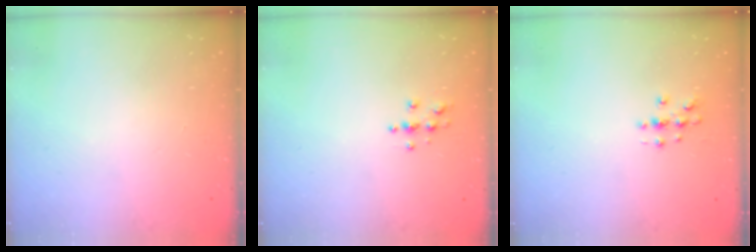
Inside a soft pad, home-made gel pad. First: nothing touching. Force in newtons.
{"total": 3.9, "press": 3.8, "slide": 0.4}
{"total": 3.0, "press": 3.0, "slide": 0.3}